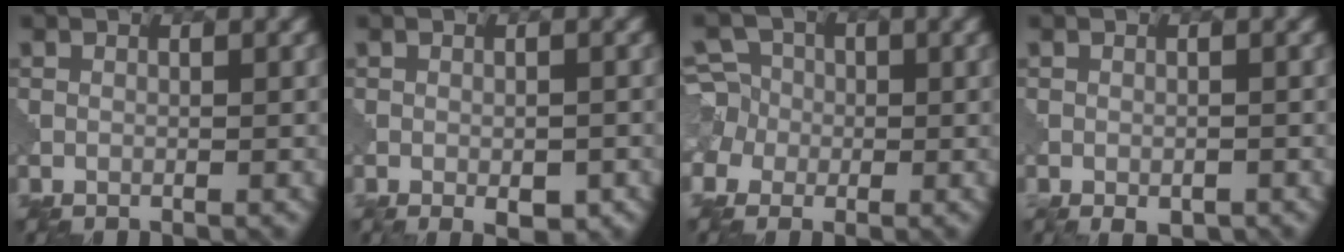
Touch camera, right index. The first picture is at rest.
{"total": 1.9, "force": [-1.4, 0.5, 1.2], "torque": [-0.024, -0.008, -0.013]}
{"total": 4.3, "force": [-0.7, 4.2, 0.6], "torque": [-0.020, 0.026, -0.038]}
{"total": 1.6, "force": [-1.4, 0.5, 0.5], "torque": [-0.012, -0.010, -0.011]}